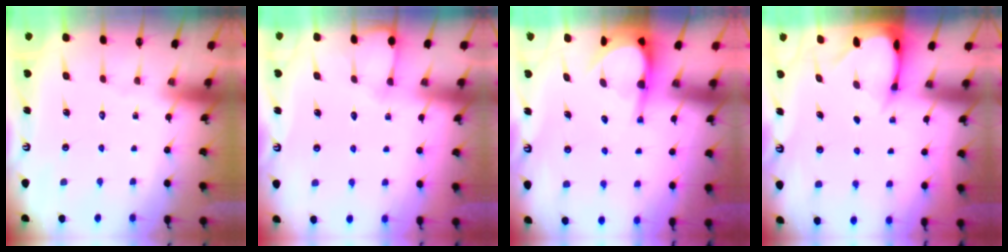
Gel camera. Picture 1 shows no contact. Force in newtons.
{"total": 4.1, "press": 4.1, "slide": 0.6}
{"total": 5.5, "press": 5.4, "slide": 0.5}
{"total": 2.5, "press": 2.5, "slide": 0.1}